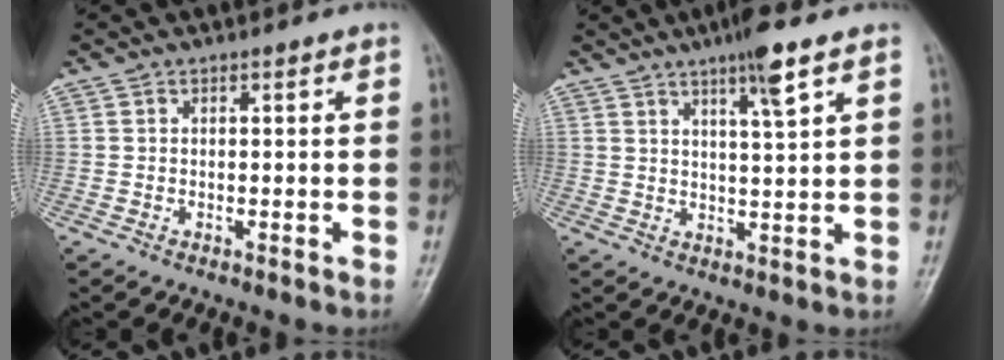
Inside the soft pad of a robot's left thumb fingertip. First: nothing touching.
{"total": 6.6, "force": [4.0, 0.5, 5.2], "torque": [-0.088, -0.020, 0.067]}